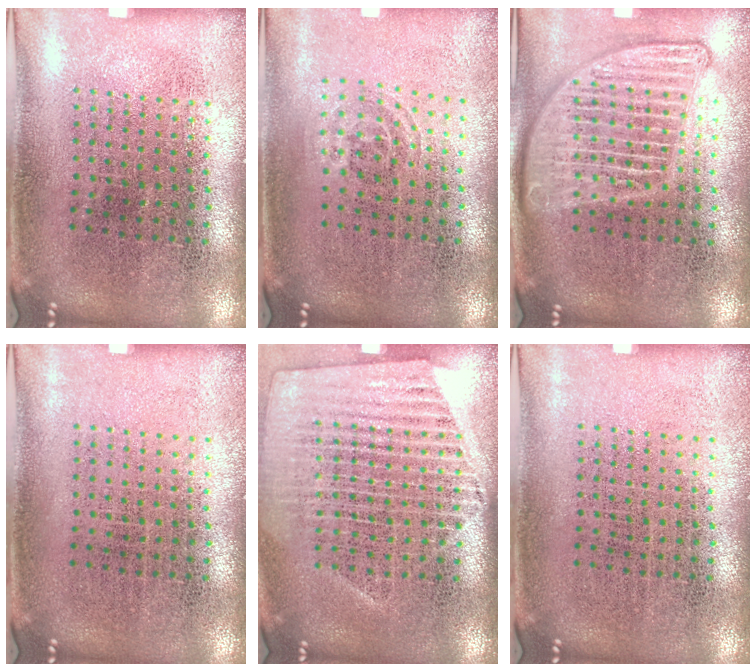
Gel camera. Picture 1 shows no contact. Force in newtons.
{"total": 0.8, "press": 0.6, "slide": 0.6}
{"total": 3.0, "press": 3.0, "slide": 0.3}
{"total": 0.0}
{"total": 1.5, "press": 1.5, "slide": 0.4}
{"total": 0.0}